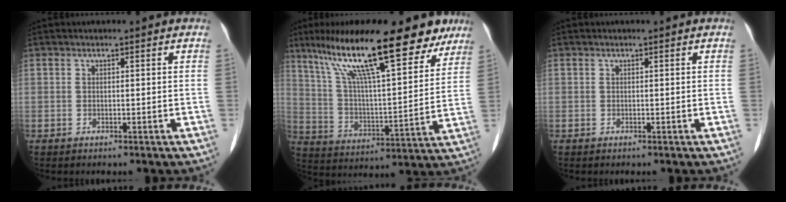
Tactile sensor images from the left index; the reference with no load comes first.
{"total": 22.1, "force": [15.7, 4.5, 14.9], "torque": [-0.247, 0.024, 0.258]}
{"total": 0.0}